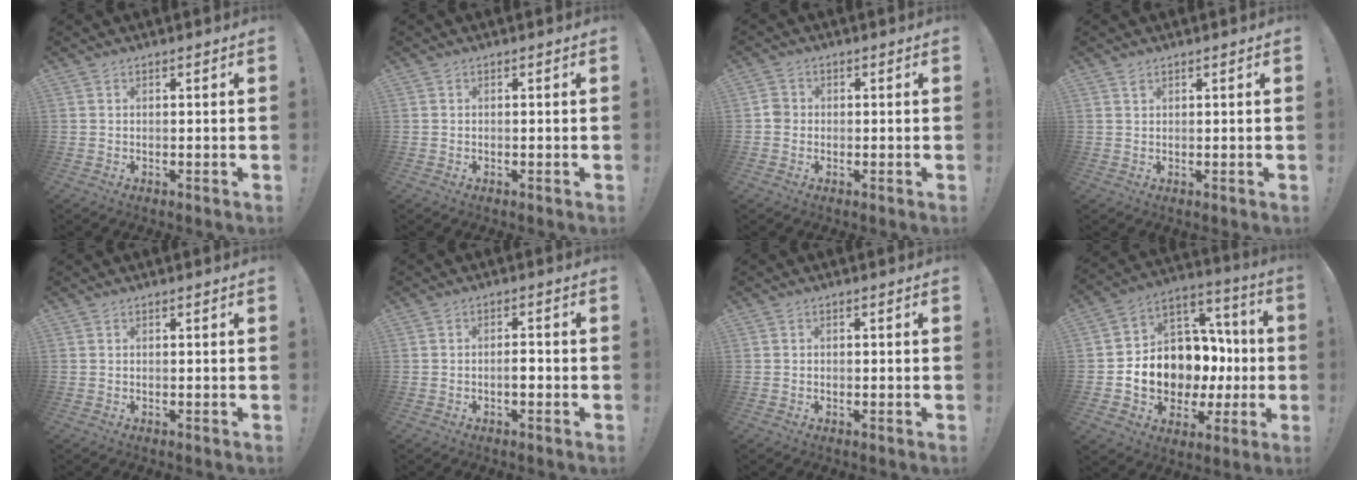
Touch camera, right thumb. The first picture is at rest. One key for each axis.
{"total": 0.0}
{"total": 3.1, "fx": -0.8, "fy": 2.7, "fz": 1.2, "tx": -0.016, "ty": 0.009, "tz": -0.014}
{"total": 0.9, "fx": 0.6, "fy": 0.5, "fz": 0.4, "tx": -0.003, "ty": -0.001, "tz": 0.010}
{"total": 0.0}
{"total": 3.2, "fx": -1.3, "fy": 1.4, "fz": 2.6, "tx": -0.039, "ty": 0.007, "tz": -0.024}
{"total": 0.9, "fx": -0.5, "fy": 0.7, "fz": 0.3, "tx": -0.008, "ty": 0.004, "tz": -0.009}
{"total": 12.6, "fx": -1.6, "fy": 11.0, "fz": 6.0, "tx": -0.073, "ty": -0.003, "tz": -0.001}